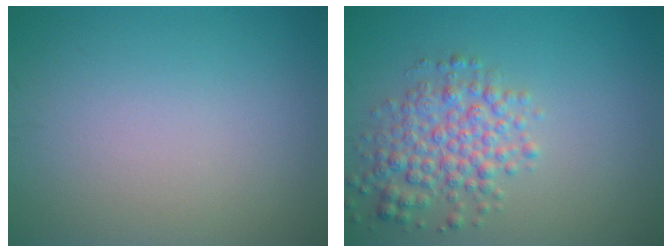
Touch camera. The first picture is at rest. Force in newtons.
{"total": 4.2, "press": 4.2, "slide": 0.1}